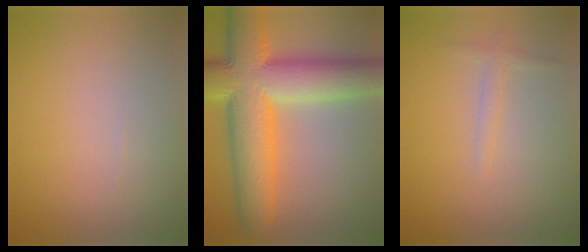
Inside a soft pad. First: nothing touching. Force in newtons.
{"total": 13.6, "press": 13.6, "slide": 0.3}
{"total": 1.1, "press": 1.1, "slide": 0.0}